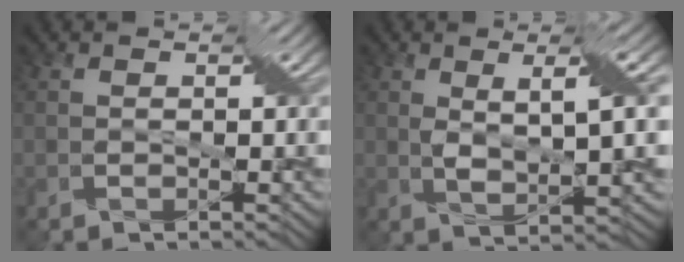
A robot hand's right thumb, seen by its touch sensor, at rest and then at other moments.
{"total": 4.6, "force": [1.7, 0.7, 4.2], "torque": [-0.077, 0.000, 0.033]}